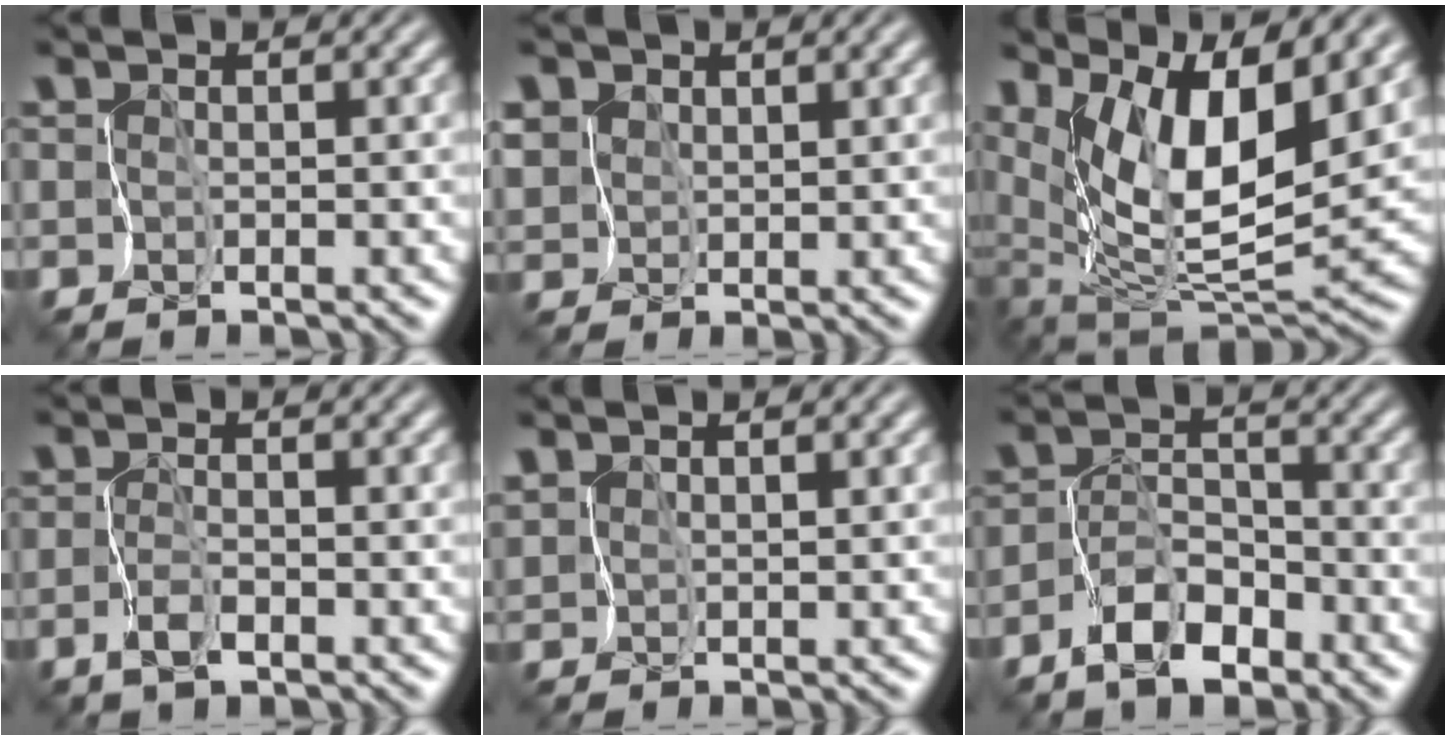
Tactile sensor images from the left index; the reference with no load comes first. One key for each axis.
{"total": 5.3, "fx": 3.1, "fy": 3.7, "fz": 2.1, "tx": -0.059, "ty": 0.025, "tz": 0.047}
{"total": 10.2, "fx": 5.5, "fy": 2.6, "fz": 8.2, "tx": -0.153, "ty": -0.003, "tz": 0.107}
{"total": 1.2, "fx": -0.5, "fy": 0.4, "fz": 1.0, "tx": -0.023, "ty": 0.005, "tz": -0.010}
{"total": 1.4, "fx": 1.4, "fy": 0.1, "fz": 0.2, "tx": -0.009, "ty": 0.006, "tz": 0.033}
{"total": 3.9, "fx": -2.6, "fy": 1.8, "fz": 2.3, "tx": -0.041, "ty": 0.008, "tz": -0.051}